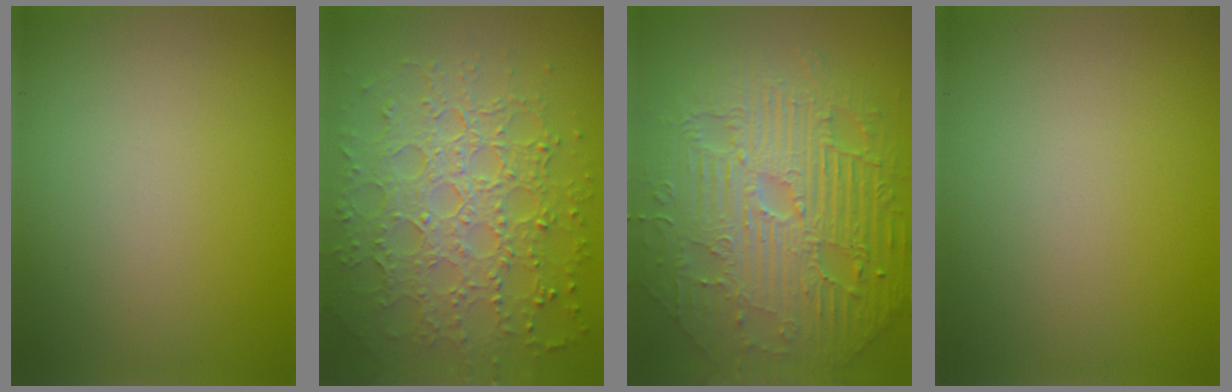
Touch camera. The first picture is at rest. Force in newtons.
{"total": 7.7, "press": 5.4, "slide": 5.5}
{"total": 11.0, "press": 7.1, "slide": 8.4}
{"total": 0.0}